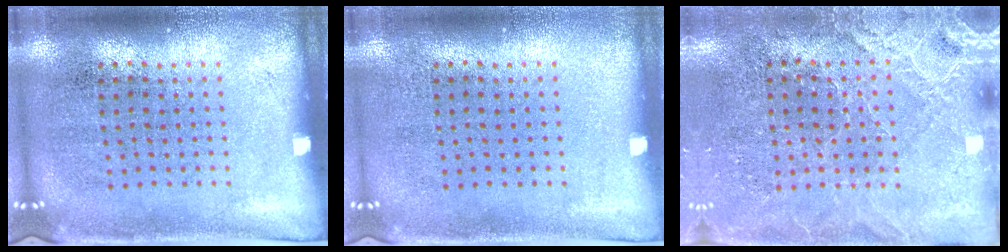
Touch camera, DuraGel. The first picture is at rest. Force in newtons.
{"total": 0.0}
{"total": 2.8, "press": 2.8, "slide": 0.3}